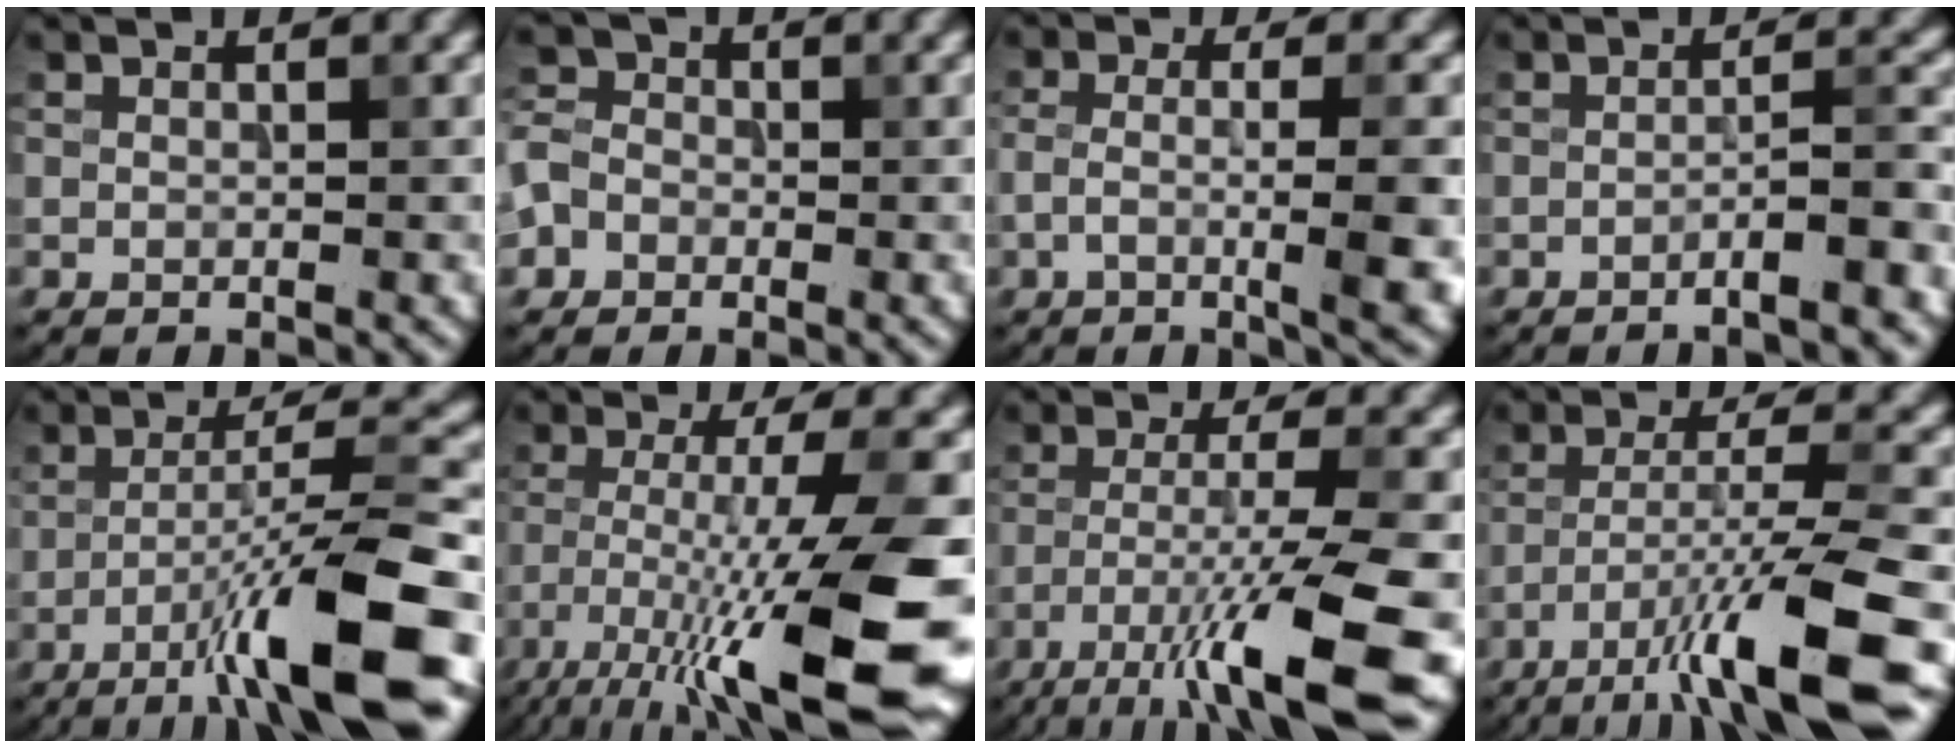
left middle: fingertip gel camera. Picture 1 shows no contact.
{"total": 3.0, "force": [-1.2, 2.6, 1.0], "torque": [-0.012, 0.003, -0.028]}
{"total": 7.1, "force": [-1.7, 2.0, 6.6], "torque": [-0.106, -0.011, -0.033]}
{"total": 3.5, "force": [-1.8, 0.4, 2.9], "torque": [-0.035, 0.015, -0.042]}
{"total": 10.8, "force": [-5.2, 1.4, 9.4], "torque": [-0.143, 0.019, -0.087]}
{"total": 14.2, "force": [-7.5, 3.1, 11.7], "torque": [-0.210, -0.014, -0.121]}
{"total": 11.5, "force": [-6.3, 2.0, 9.5], "torque": [-0.161, -0.009, -0.107]}
{"total": 10.4, "force": [-6.2, 1.5, 8.2], "torque": [-0.129, 0.011, -0.106]}